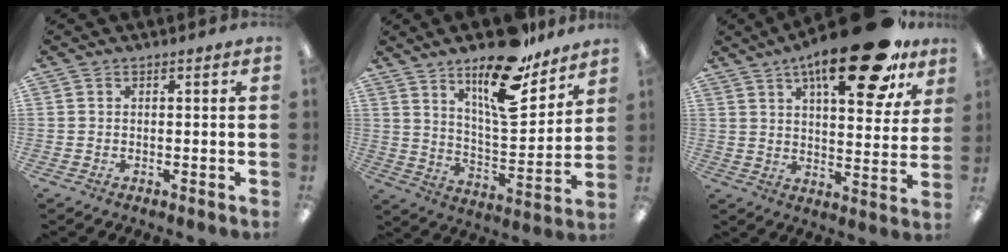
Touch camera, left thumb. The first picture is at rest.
{"total": 18.4, "force": [12.9, 6.0, 11.8], "torque": [-0.188, -0.084, 0.213]}
{"total": 22.5, "force": [13.9, 7.9, 15.7], "torque": [-0.223, -0.070, 0.218]}